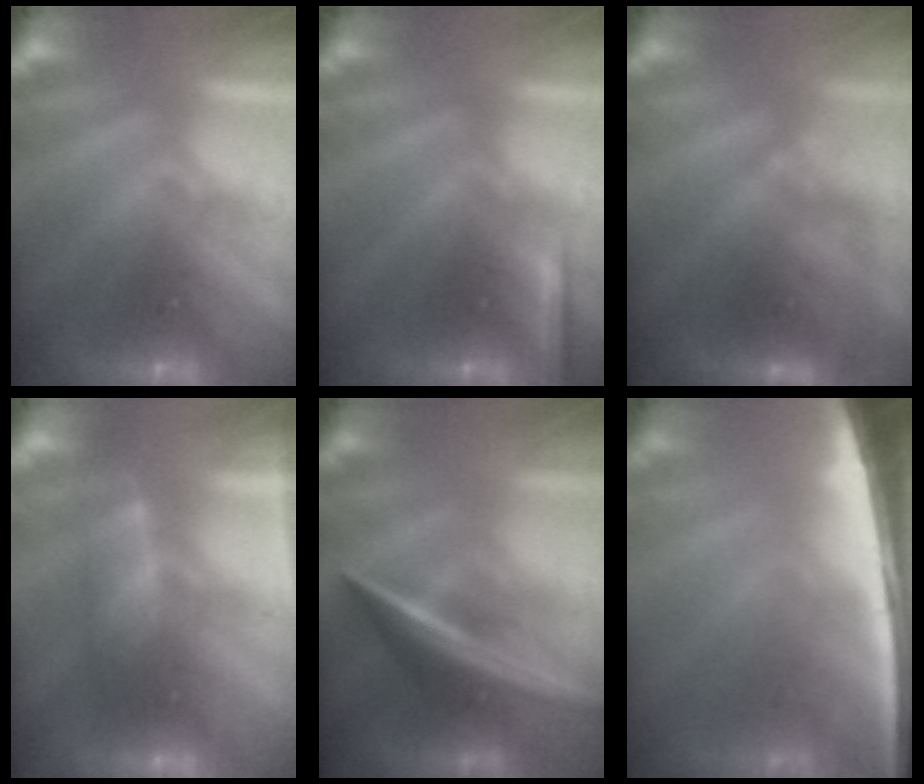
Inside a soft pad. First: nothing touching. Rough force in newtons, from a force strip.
{"total": 2.3}
{"total": 3.7}
{"total": 3.8}
{"total": 2.7}
{"total": 7.0}